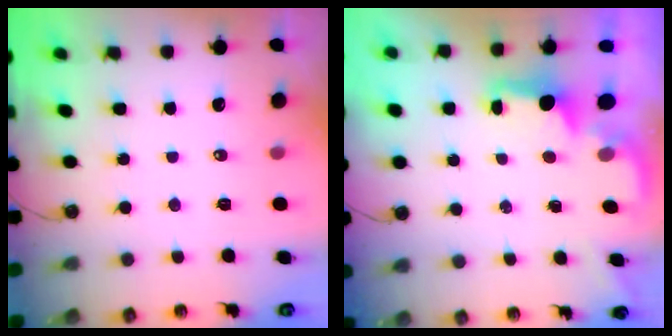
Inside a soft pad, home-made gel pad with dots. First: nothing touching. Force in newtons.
{"total": 1.9, "press": 1.7, "slide": 0.7}